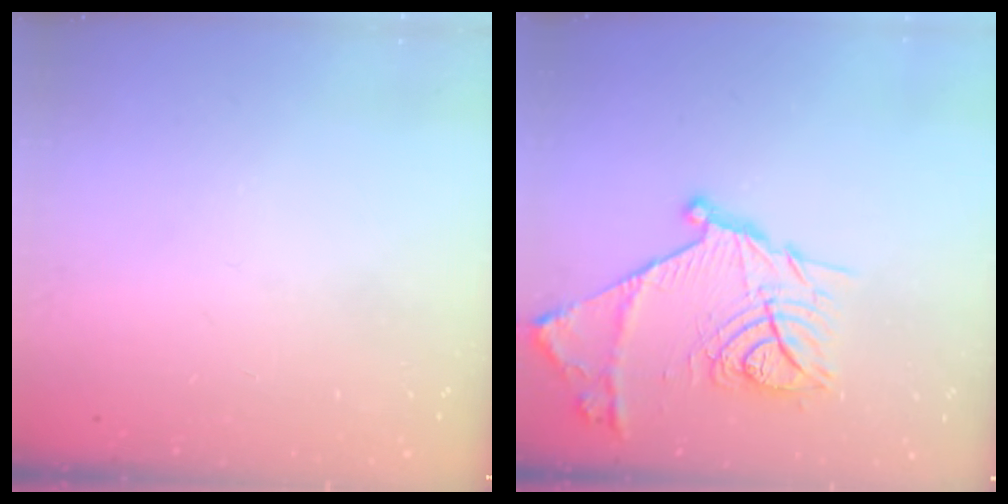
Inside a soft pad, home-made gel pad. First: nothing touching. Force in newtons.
{"total": 19.7, "press": 19.7, "slide": 1.1}